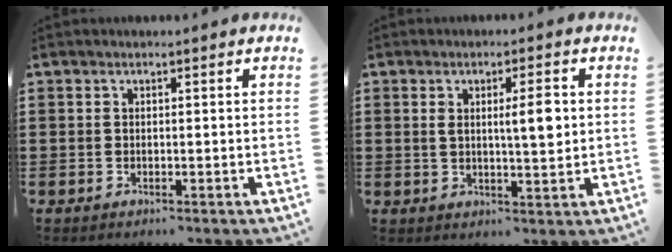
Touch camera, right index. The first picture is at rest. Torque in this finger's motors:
{"motor_torque": [0.25, 0.21, 0.34, 0.09]}